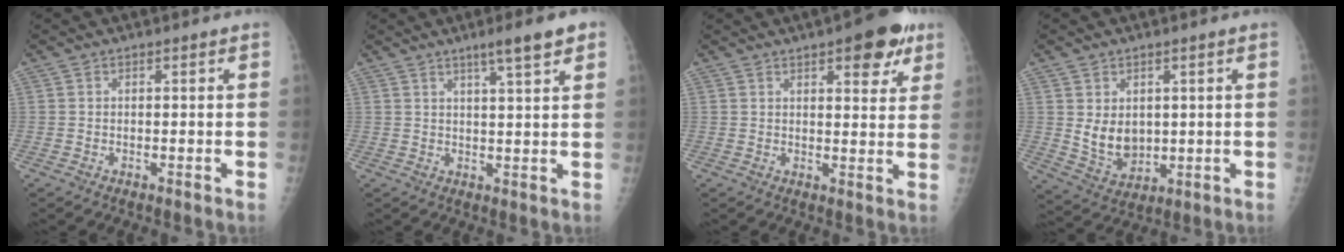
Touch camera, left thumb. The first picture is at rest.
{"total": 6.2, "force": [3.8, 0.6, 4.9], "torque": [-0.072, -0.013, 0.057]}
{"total": 9.4, "force": [5.2, 3.6, 7.0], "torque": [-0.059, -0.018, 0.061]}
{"total": 7.1, "force": [1.0, 5.3, 4.6], "torque": [-0.053, -0.019, 0.039]}